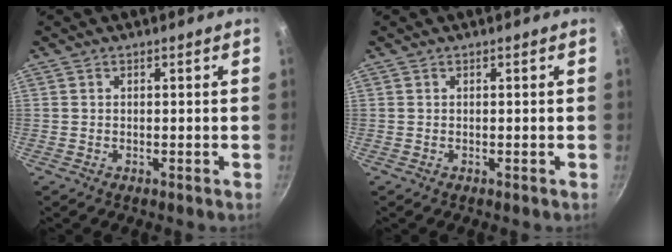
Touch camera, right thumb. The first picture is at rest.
{"total": 0.0}